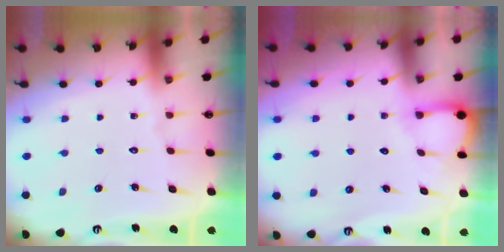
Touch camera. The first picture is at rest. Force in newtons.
{"total": 3.4, "press": 3.4, "slide": 0.3}